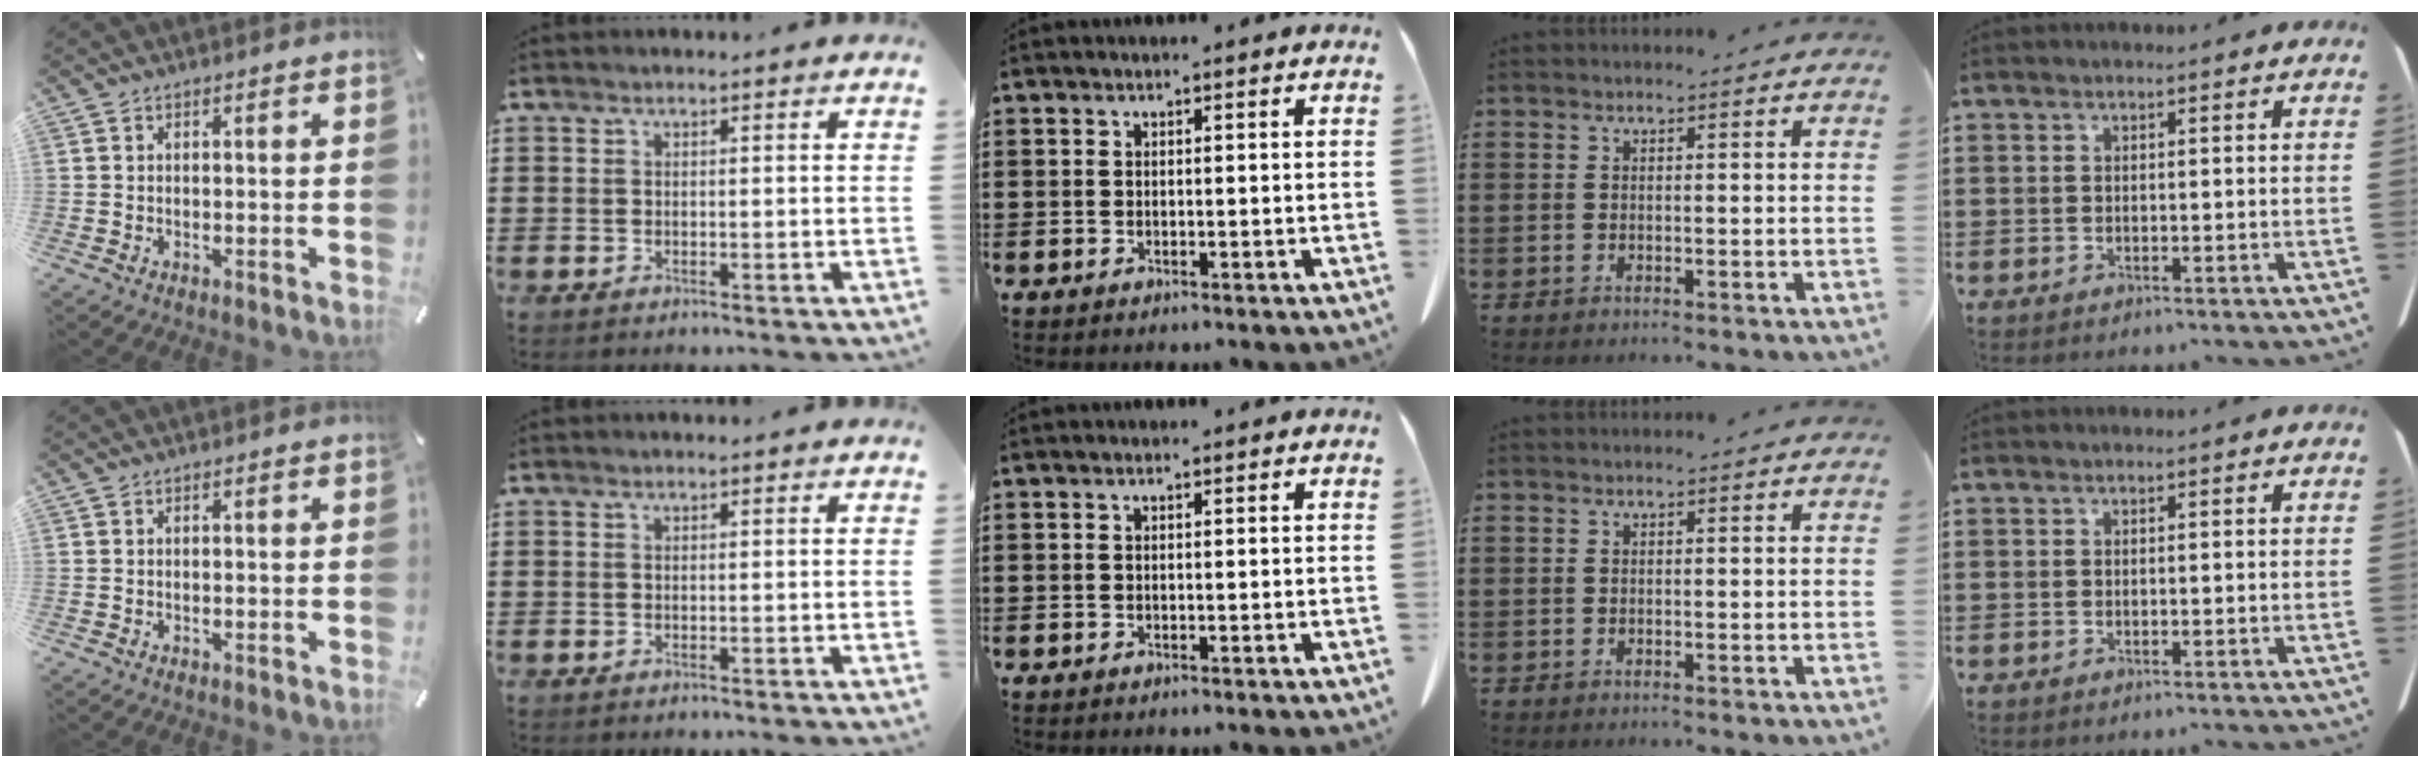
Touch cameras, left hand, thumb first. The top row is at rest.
{}